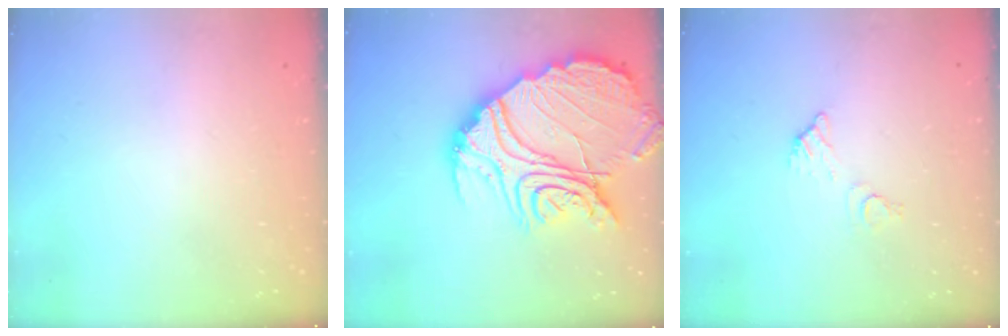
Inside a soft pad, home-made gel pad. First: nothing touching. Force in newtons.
{"total": 27.7, "press": 27.6, "slide": 2.4}
{"total": 5.6, "press": 5.6, "slide": 0.2}